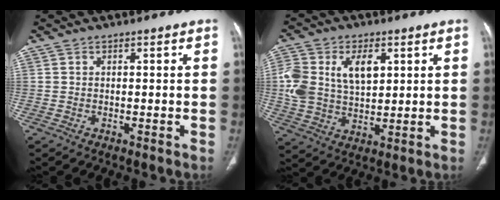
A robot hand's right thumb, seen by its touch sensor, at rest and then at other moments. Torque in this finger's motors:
{"motor_torque": [0.21, 0.24, 0.62, 0.67, 0.12]}